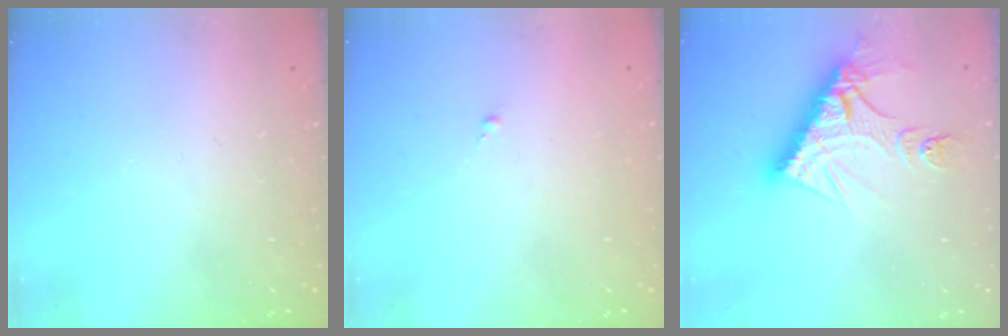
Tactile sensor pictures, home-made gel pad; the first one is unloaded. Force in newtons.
{"total": 0.0}
{"total": 13.5, "press": 13.4, "slide": 1.2}